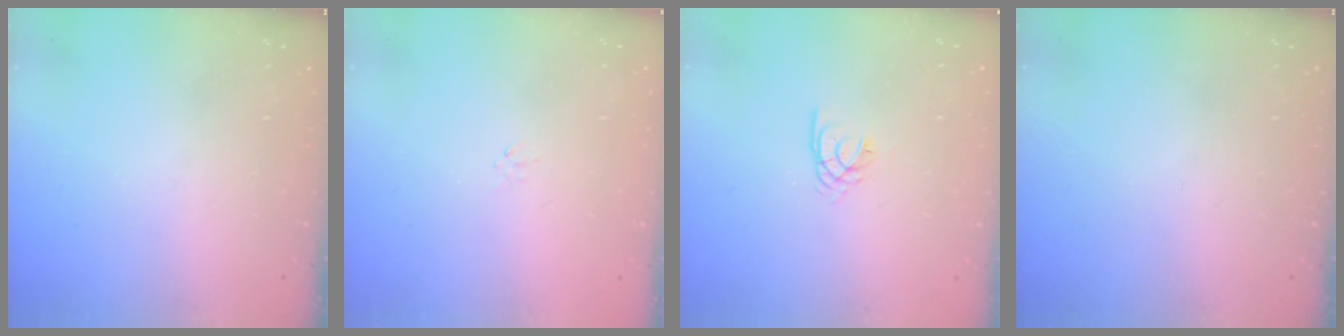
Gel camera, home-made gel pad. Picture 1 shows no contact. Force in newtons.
{"total": 0.0}
{"total": 2.8, "press": 2.7, "slide": 0.3}
{"total": 0.0}